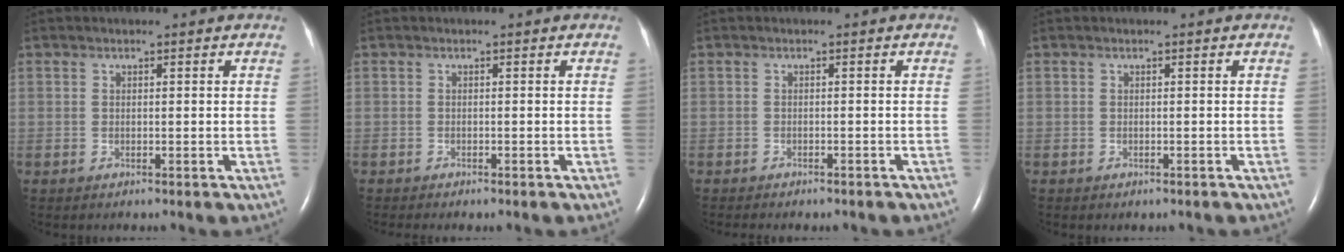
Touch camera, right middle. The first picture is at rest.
{"total": 2.0, "force": [-1.6, 0.5, 1.1], "torque": [-0.019, -0.005, -0.013]}
{"total": 5.8, "force": [-5.0, 1.7, 2.6], "torque": [-0.031, -0.006, -0.053]}
{"total": 0.8, "force": [-0.6, 0.4, 0.3], "torque": [-0.009, 0.000, -0.004]}